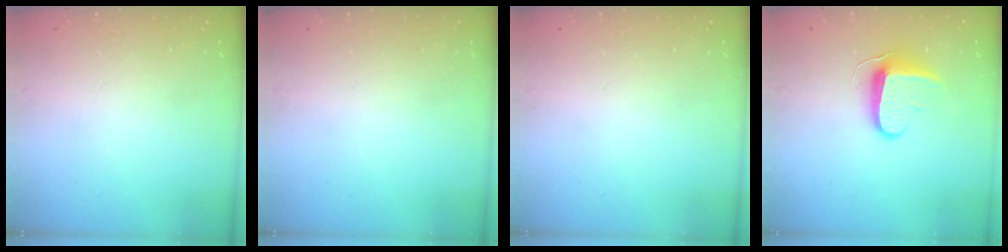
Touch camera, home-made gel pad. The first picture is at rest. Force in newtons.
{"total": 0.0}
{"total": 0.0}
{"total": 8.9, "press": 8.8, "slide": 1.1}